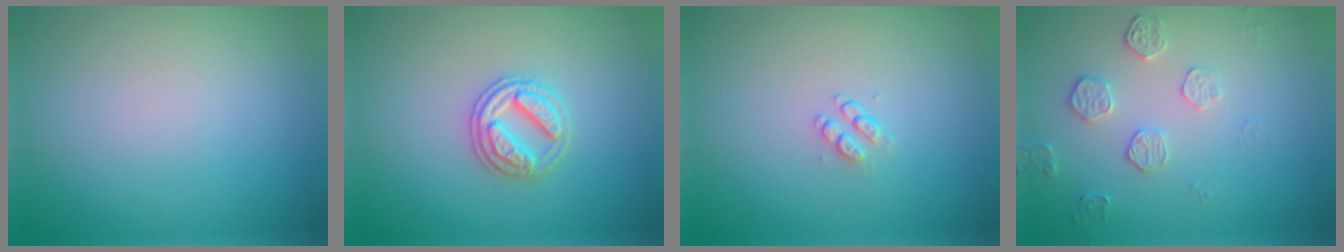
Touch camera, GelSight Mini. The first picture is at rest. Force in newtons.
{"total": 2.9, "press": 2.8, "slide": 0.9}
{"total": 1.1, "press": 0.7, "slide": 0.8}
{"total": 1.9, "press": 1.3, "slide": 1.3}